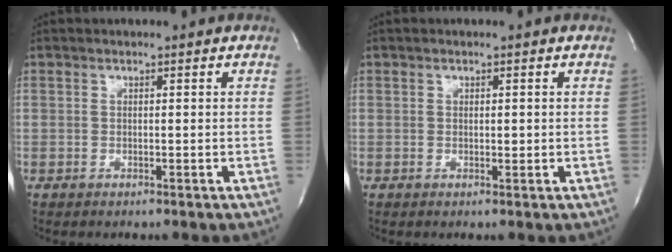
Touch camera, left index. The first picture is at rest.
{"total": 0.8, "force": [-0.1, 0.5, 0.6], "torque": [-0.009, -0.004, -0.003]}